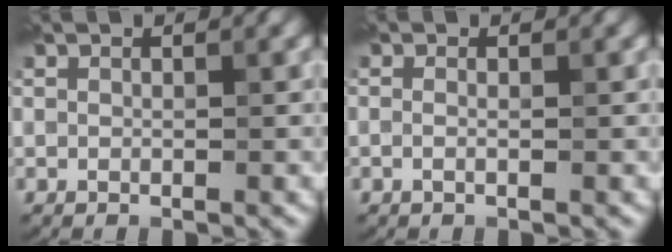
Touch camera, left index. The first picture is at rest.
{"total": 0.5, "force": [-0.3, 0.1, 0.4], "torque": [-0.012, -0.003, -0.006]}